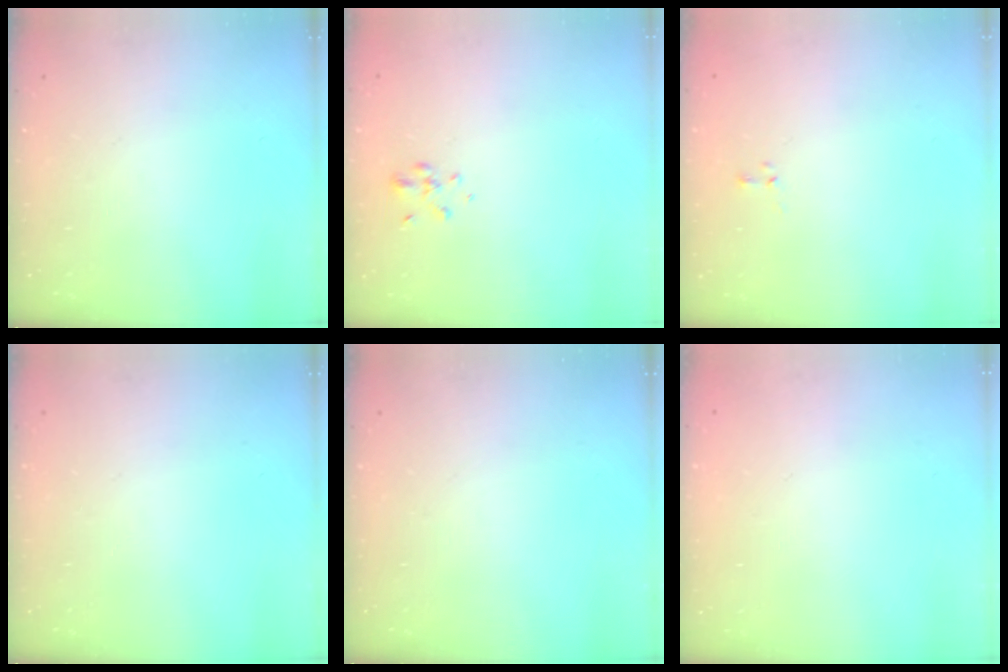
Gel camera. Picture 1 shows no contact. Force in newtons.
{"total": 2.6, "press": 2.5, "slide": 0.9}
{"total": 0.0}
{"total": 0.0}
{"total": 0.0}
{"total": 1.8, "press": 1.8, "slide": 0.2}